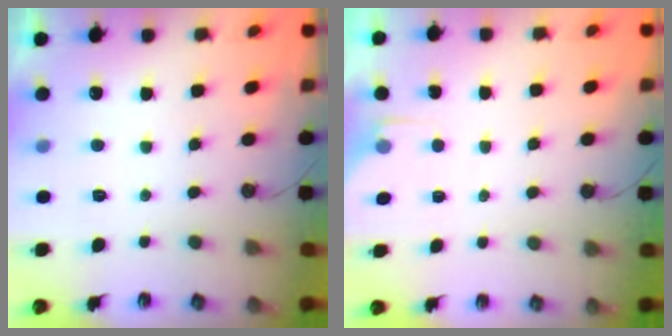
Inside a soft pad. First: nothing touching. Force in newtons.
{"total": 3.1, "press": 3.1, "slide": 0.5}